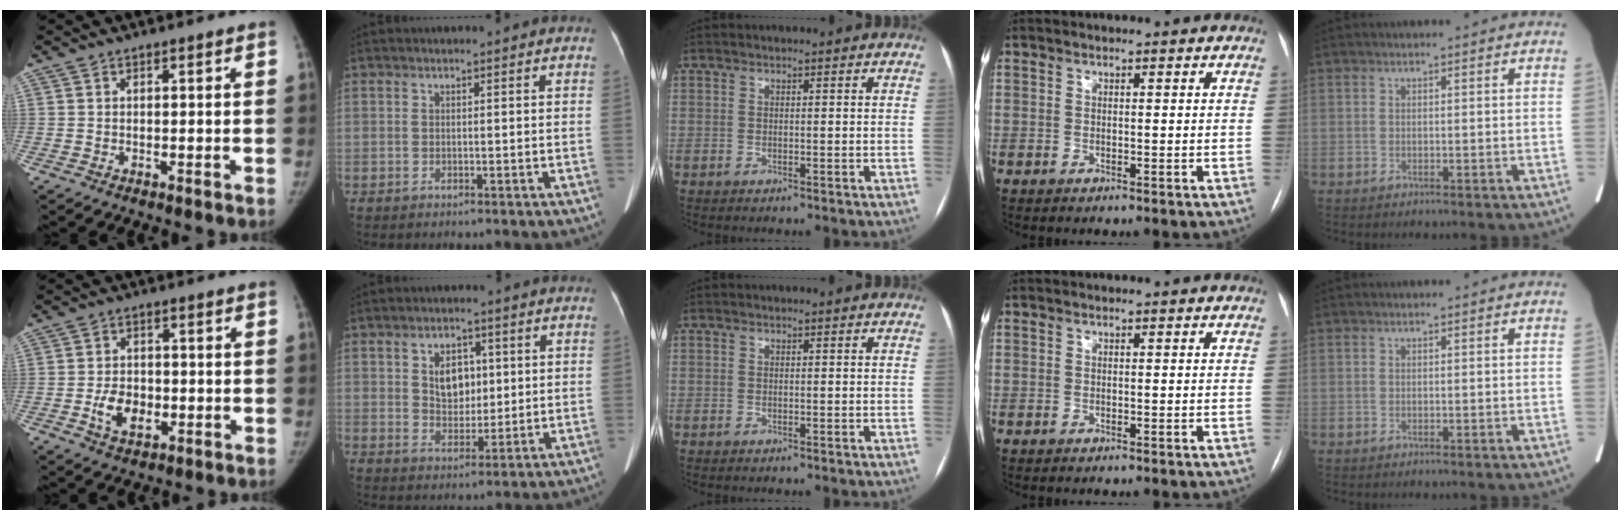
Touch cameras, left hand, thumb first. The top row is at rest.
{"thumb": {"total": 6.6, "force": [-1.6, 4.5, 4.5], "torque": [-0.063, 0.005, -0.026]}, "index": {"total": 5.5, "force": [1.2, 3.8, 3.8], "torque": [-0.067, 0.004, 0.029]}}